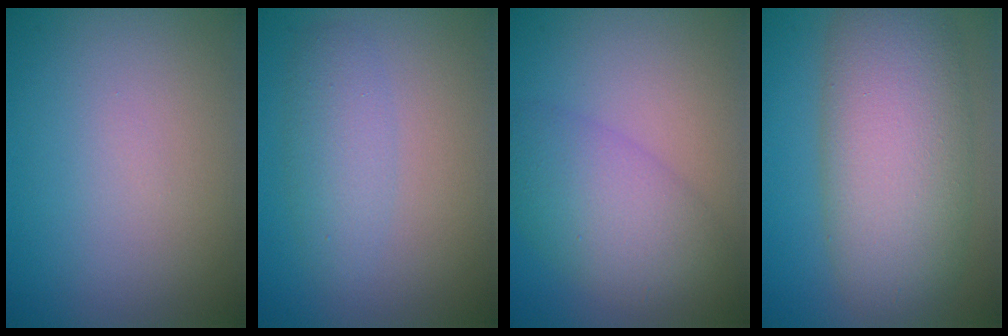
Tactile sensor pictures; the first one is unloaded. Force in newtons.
{"total": 2.5, "press": 2.5, "slide": 0.2}
{"total": 5.6, "press": 5.6, "slide": 0.2}
{"total": 9.6, "press": 9.6, "slide": 0.7}